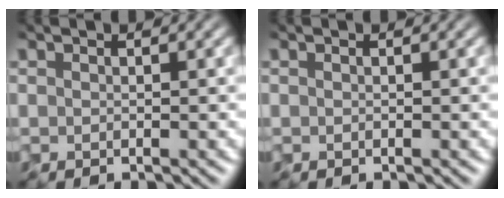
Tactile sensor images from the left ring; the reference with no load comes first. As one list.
[{"total": 0.0}]